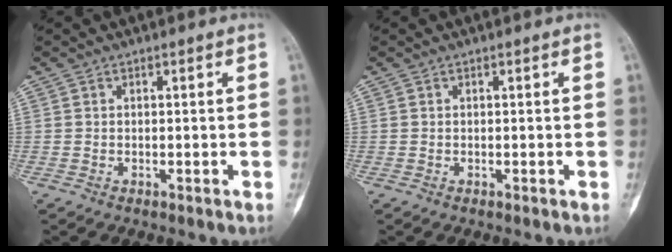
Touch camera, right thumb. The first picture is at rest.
{"total": 0.0}